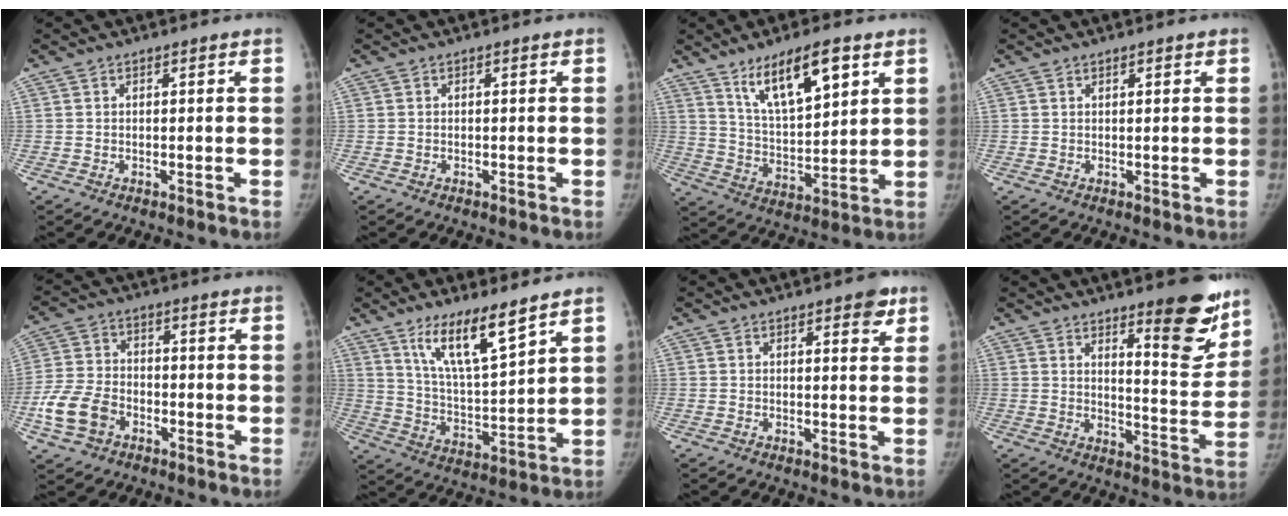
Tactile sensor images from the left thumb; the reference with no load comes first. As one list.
[{"total": 0.0}, {"total": 13.4, "force": [7.6, 4.5, 10.0], "torque": [-0.151, -0.040, 0.141]}, {"total": 0.9, "force": [0.6, 0.3, 0.5], "torque": [-0.007, -0.003, 0.010]}, {"total": 9.4, "force": [-4.0, 6.7, 5.4], "torque": [-0.110, 0.019, -0.076]}, {"total": 12.3, "force": [8.3, 2.4, 8.8], "torque": [-0.146, -0.059, 0.161]}, {"total": 3.4, "force": [2.0, 1.3, 2.4], "torque": [-0.017, -0.008, 0.021]}, {"total": 13.6, "force": [9.1, 3.4, 9.5], "torque": [-0.085, -0.073, 0.132]}]